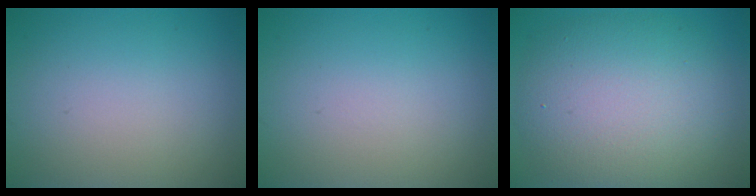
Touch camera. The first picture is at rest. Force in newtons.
{"total": 0.0}
{"total": 9.7, "press": 9.7, "slide": 0.4}